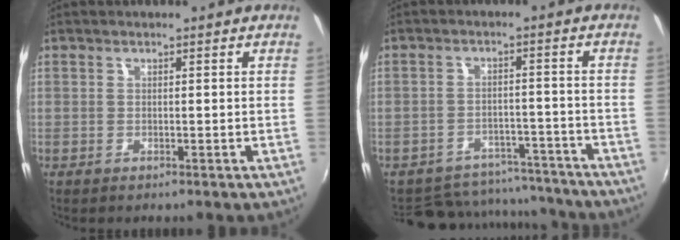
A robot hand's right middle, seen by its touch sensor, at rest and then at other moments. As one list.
[{"total": 15.6, "force": [-13.3, 7.0, 4.2], "torque": [-0.103, 0.029, -0.161]}]